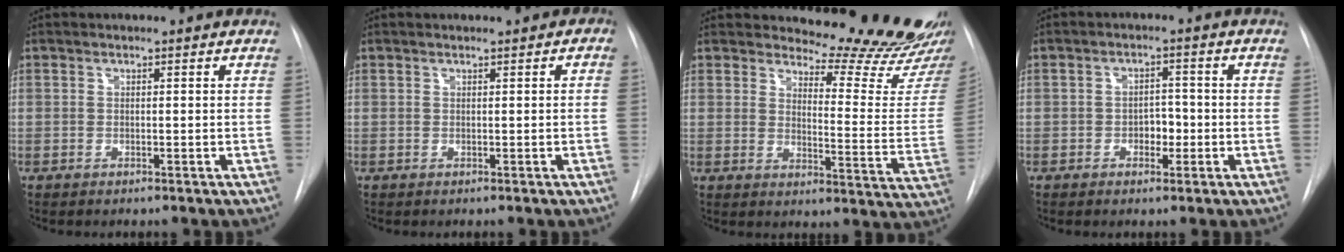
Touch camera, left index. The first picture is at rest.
{"total": 0.8, "force": [0.3, 0.4, 0.6], "torque": [-0.005, 0.008, 0.004]}
{"total": 16.6, "force": [15.9, 0.4, 4.9], "torque": [-0.061, -0.130, 0.182]}
{"total": 3.1, "force": [-0.9, 2.0, 2.1], "torque": [-0.025, 0.007, -0.013]}